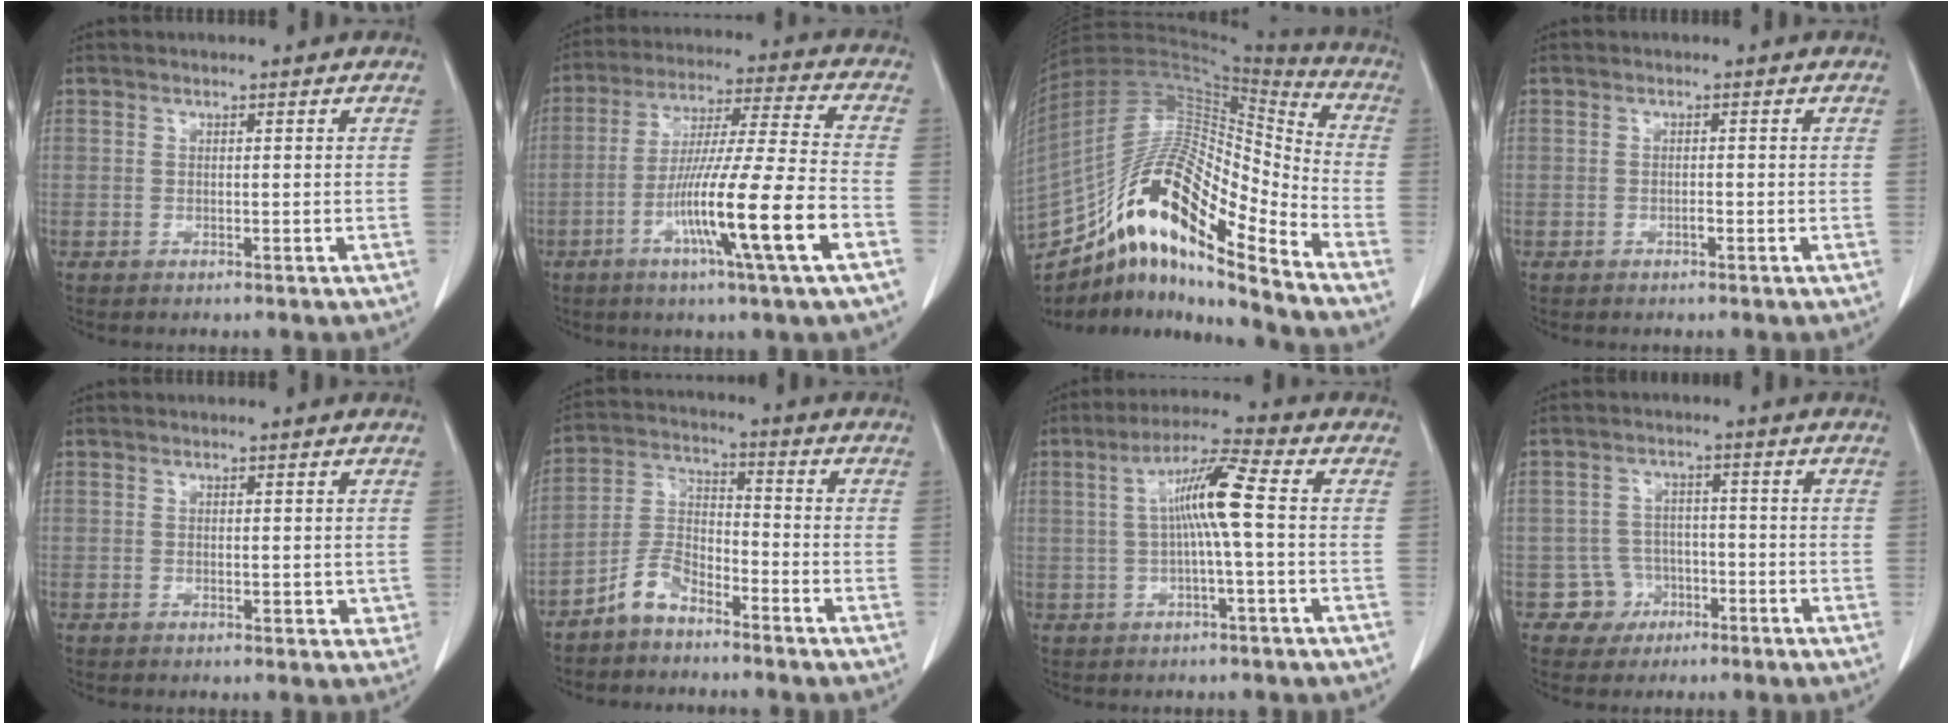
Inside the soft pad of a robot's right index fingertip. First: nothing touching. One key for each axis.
{"total": 15.9, "fx": -6.1, "fy": -1.1, "fz": 14.6, "tx": -0.266, "ty": -0.015, "tz": -0.110}
{"total": 22.5, "fx": -13.9, "fy": 4.7, "fz": 17.0, "tx": -0.343, "ty": 0.012, "tz": -0.249}
{"total": 0.6, "fx": -0.4, "fy": 0.1, "fz": 0.4, "tx": -0.010, "ty": 0.001, "tz": -0.006}
{"total": 2.1, "fx": 0.0, "fy": 1.2, "fz": 1.7, "tx": -0.015, "ty": -0.003, "tz": 0.003}
{"total": 6.0, "fx": -4.7, "fy": 2.4, "fz": 2.9, "tx": -0.070, "ty": 0.001, "tz": -0.097}
{"total": 7.8, "fx": 0.4, "fy": 0.0, "fz": 7.8, "tx": -0.146, "ty": 0.019, "tz": 0.002}
{"total": 4.4, "fx": -2.0, "fy": 3.9, "fz": -0.4, "tx": 0.010, "ty": 0.015, "tz": -0.030}